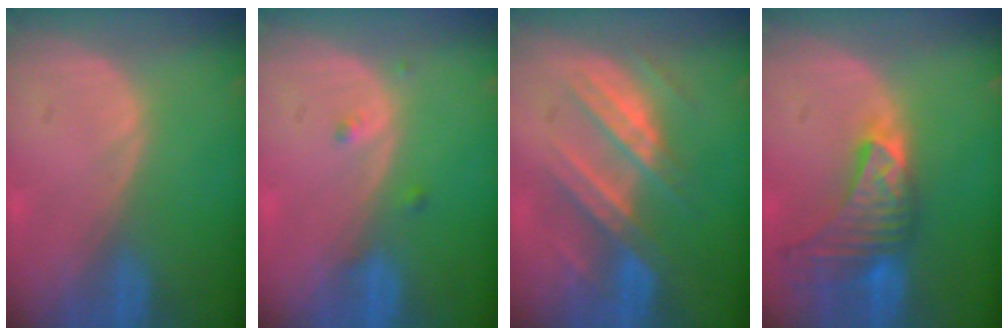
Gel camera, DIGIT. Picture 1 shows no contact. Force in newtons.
{"total": 1.3, "press": 1.3, "slide": 0.0}
{"total": 7.5, "press": 7.5, "slide": 0.5}
{"total": 9.1, "press": 8.2, "slide": 3.9}